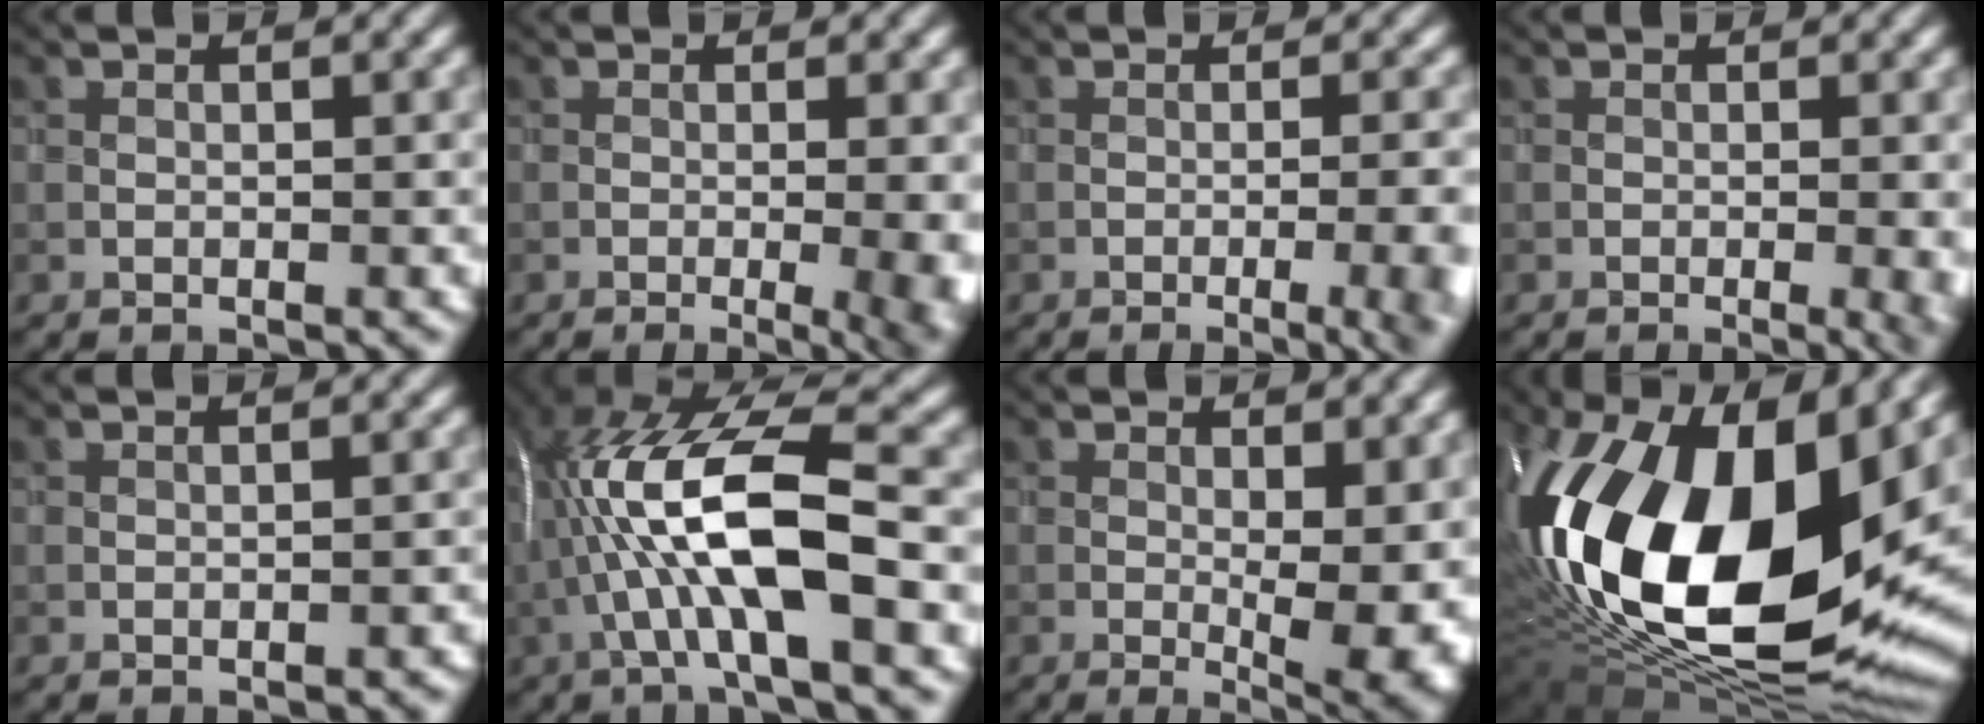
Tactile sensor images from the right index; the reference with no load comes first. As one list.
[{"total": 6.9, "force": [-1.5, 3.1, 6.0], "torque": [-0.036, -0.002, -0.008]}, {"total": 9.2, "force": [-4.2, 4.0, 7.1], "torque": [-0.045, -0.006, -0.031]}, {"total": 2.9, "force": [-0.8, 0.9, 2.6], "torque": [-0.036, -0.009, -0.004]}, {"total": 1.0, "force": [-0.8, 0.5, 0.4], "torque": [-0.010, 0.001, -0.006]}, {"total": 12.1, "force": [-1.0, 3.7, 11.4], "torque": [-0.230, 0.017, -0.020]}, {"total": 6.5, "force": [-0.5, 2.6, 6.0], "torque": [-0.087, -0.017, -0.002]}, {"total": 19.4, "force": [2.3, 10.3, 16.3], "torque": [-0.312, -0.014, 0.029]}]